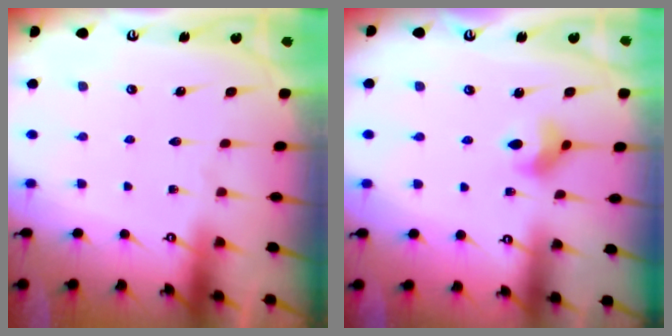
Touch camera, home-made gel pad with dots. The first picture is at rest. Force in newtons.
{"total": 4.5, "press": 4.5, "slide": 0.7}